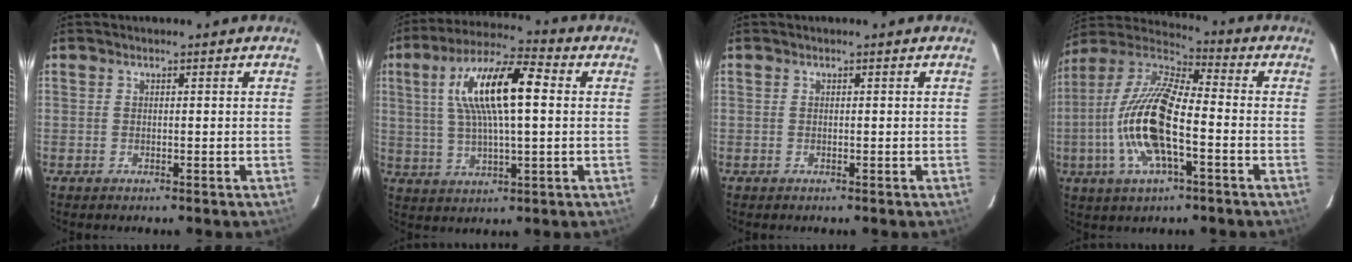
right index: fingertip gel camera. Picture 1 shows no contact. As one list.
[{"total": 14.8, "force": [3.0, 4.1, 13.9], "torque": [-0.263, 0.023, 0.052]}, {"total": 0.0}, {"total": 17.6, "force": [-4.7, 5.8, 15.9], "torque": [-0.322, -0.005, -0.098]}]